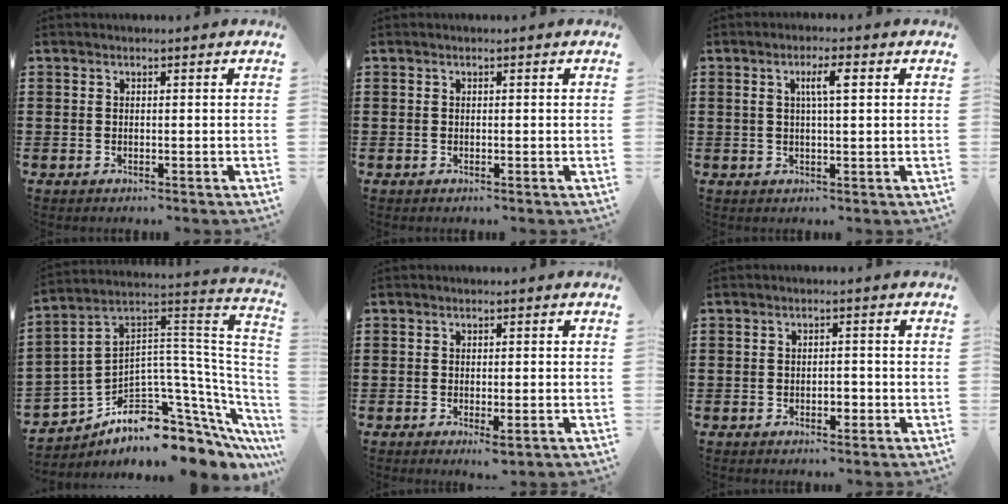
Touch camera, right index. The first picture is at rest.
{"total": 0.0}
{"total": 3.9, "force": [1.0, 0.8, 3.7], "torque": [-0.075, 0.009, 0.013]}
{"total": 8.5, "force": [-6.5, 4.0, 3.8], "torque": [-0.095, -0.033, -0.130]}
{"total": 1.4, "force": [-0.7, 0.3, 1.2], "torque": [-0.021, -0.006, -0.010]}
{"total": 2.0, "force": [-0.7, 1.1, 1.6], "torque": [-0.030, 0.003, -0.014]}